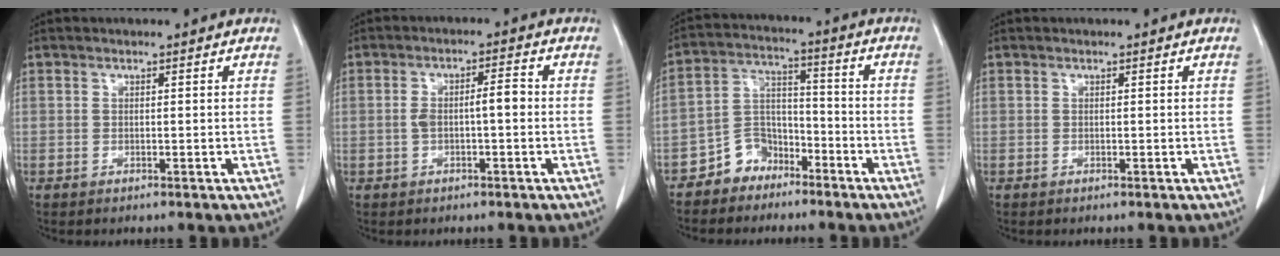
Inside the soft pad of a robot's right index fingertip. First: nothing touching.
{"total": 4.3, "force": [-0.6, 1.2, 4.1], "torque": [-0.078, 0.020, -0.006]}
{"total": 6.8, "force": [-5.0, 4.4, 1.3], "torque": [-0.022, 0.019, -0.093]}
{"total": 0.0}